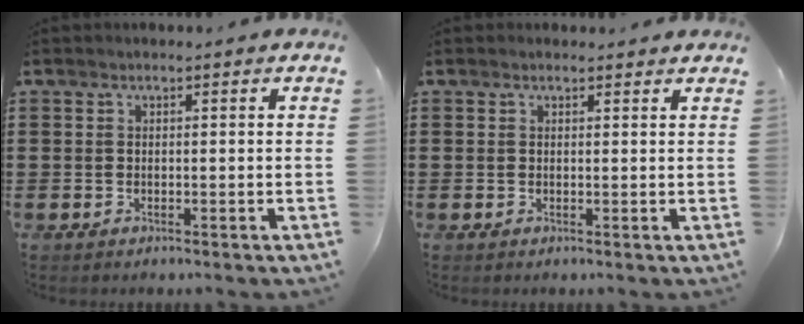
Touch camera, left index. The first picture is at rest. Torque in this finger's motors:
{"motor_torque": [2.14, 0.00, -0.09, -0.17]}